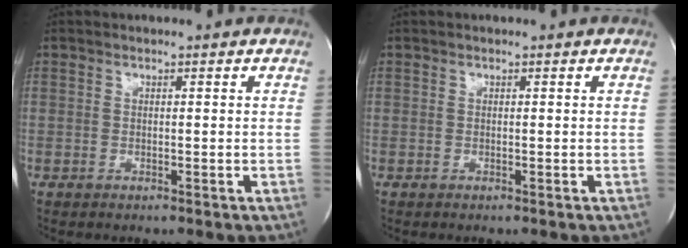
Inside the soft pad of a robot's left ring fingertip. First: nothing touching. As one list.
[{"total": 0.0}]